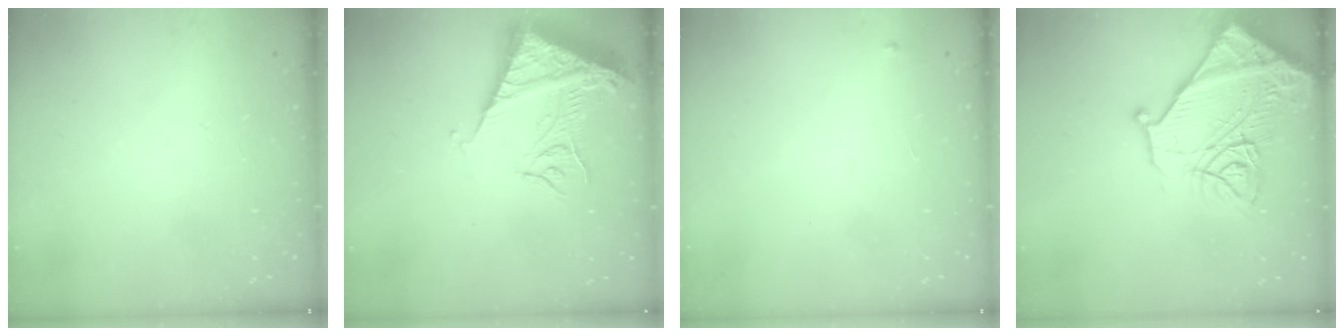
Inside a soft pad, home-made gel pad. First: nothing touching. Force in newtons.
{"total": 14.5, "press": 14.4, "slide": 1.8}
{"total": 3.2, "press": 3.2, "slide": 0.2}
{"total": 19.6, "press": 19.5, "slide": 2.0}